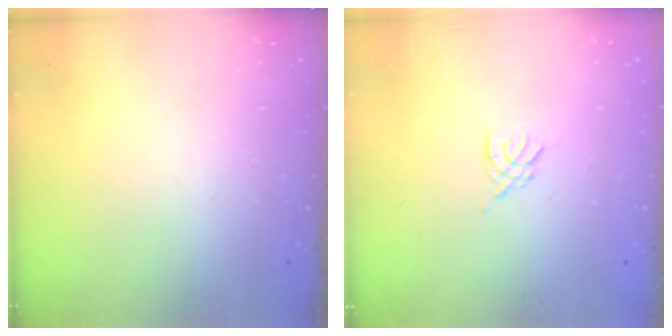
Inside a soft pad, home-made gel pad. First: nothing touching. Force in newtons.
{"total": 2.4, "press": 2.3, "slide": 0.5}